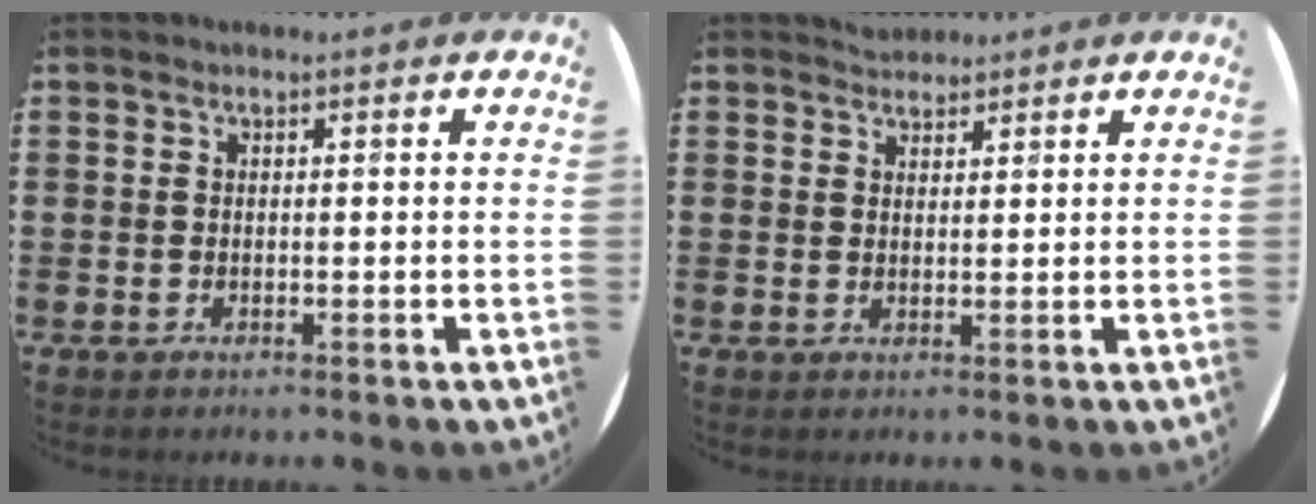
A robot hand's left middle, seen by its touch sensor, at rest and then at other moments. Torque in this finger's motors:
{"motor_torque": [0.33, -0.31, -0.02, 0.01]}